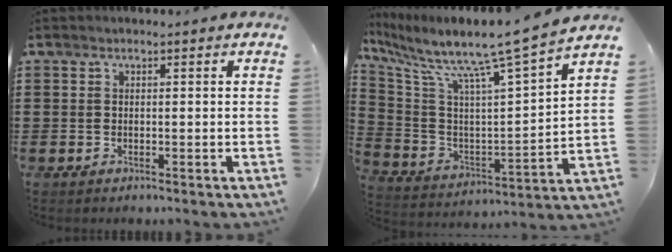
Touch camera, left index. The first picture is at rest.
{"total": 10.0, "force": [8.4, -0.4, 5.3], "torque": [-0.129, -0.076, 0.126]}